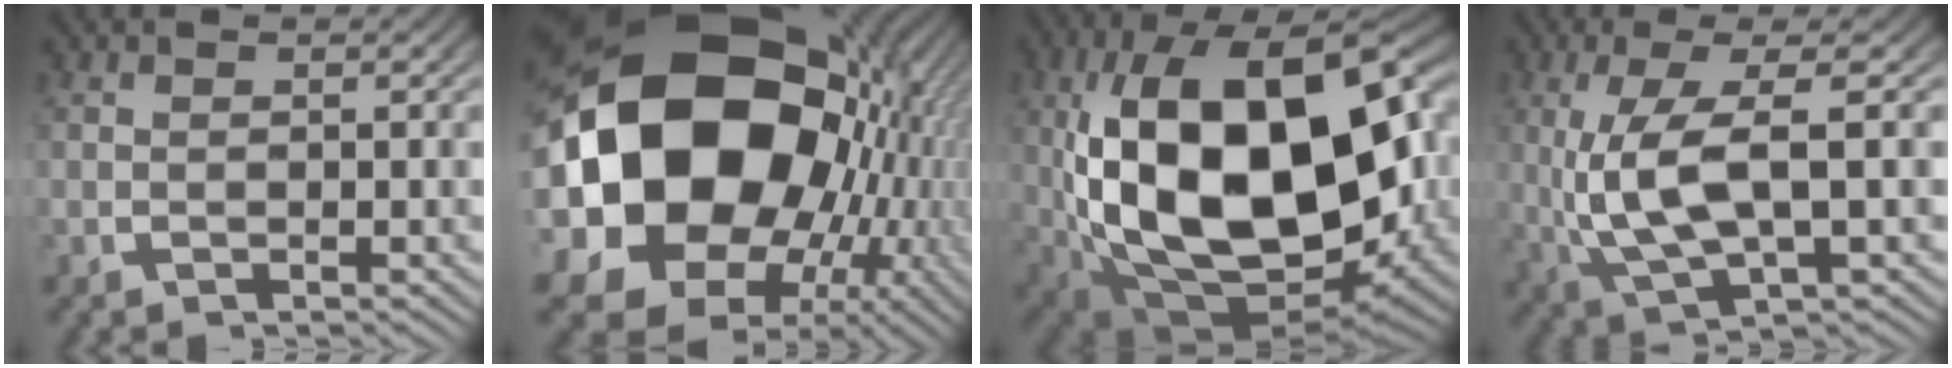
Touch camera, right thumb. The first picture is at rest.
{"total": 32.7, "force": [-0.3, 22.4, 23.8], "torque": [-0.444, -0.079, 0.026]}
{"total": 27.9, "force": [-1.8, 17.0, 22.0], "torque": [-0.425, -0.074, 0.018]}
{"total": 9.2, "force": [-0.5, 4.4, 8.0], "torque": [-0.188, -0.019, 0.008]}